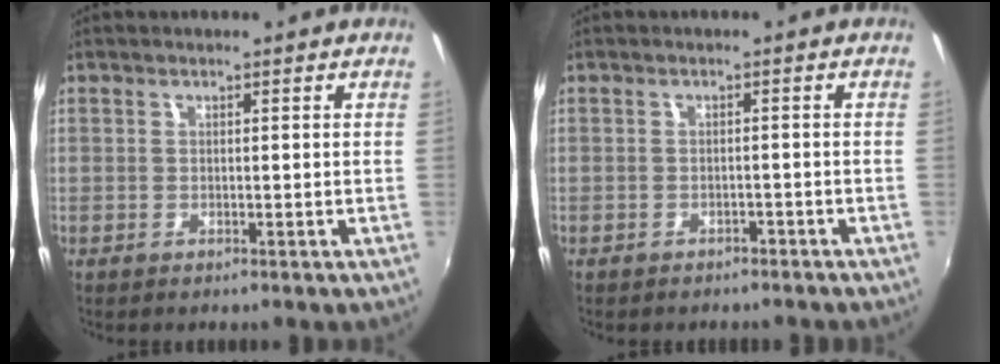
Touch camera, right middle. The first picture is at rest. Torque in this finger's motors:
{"motor_torque": [1.05, -1.09, 0.17, 0.07]}